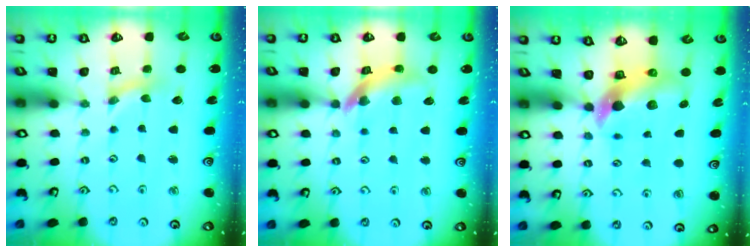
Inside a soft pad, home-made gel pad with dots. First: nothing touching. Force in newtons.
{"total": 12.6, "press": 12.5, "slide": 1.5}
{"total": 7.6, "press": 7.6, "slide": 1.1}